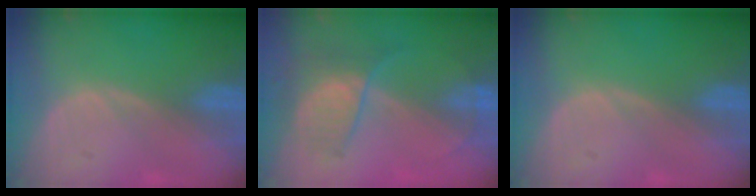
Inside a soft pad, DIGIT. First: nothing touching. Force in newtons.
{"total": 7.3, "press": 6.0, "slide": 4.0}
{"total": 0.0}